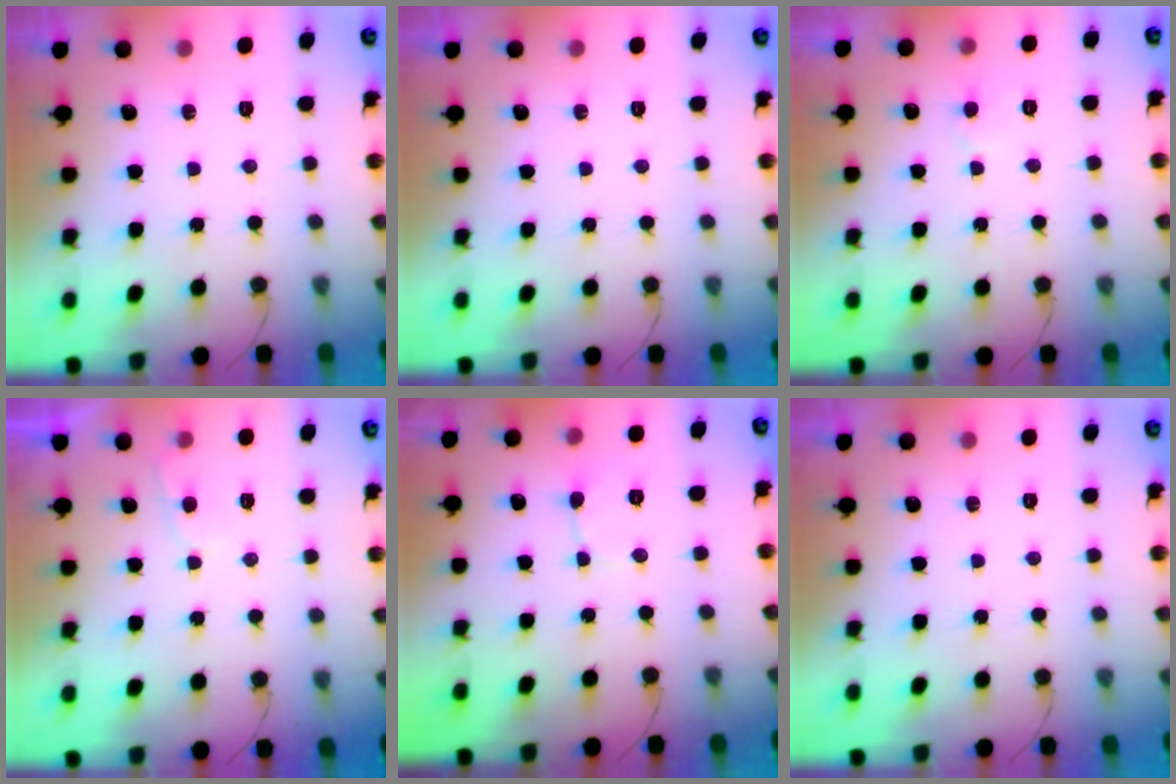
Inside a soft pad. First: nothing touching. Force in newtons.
{"total": 0.0}
{"total": 4.3, "press": 4.3, "slide": 0.4}
{"total": 2.9, "press": 2.9, "slide": 0.4}
{"total": 2.5, "press": 2.5, "slide": 0.3}
{"total": 0.0}